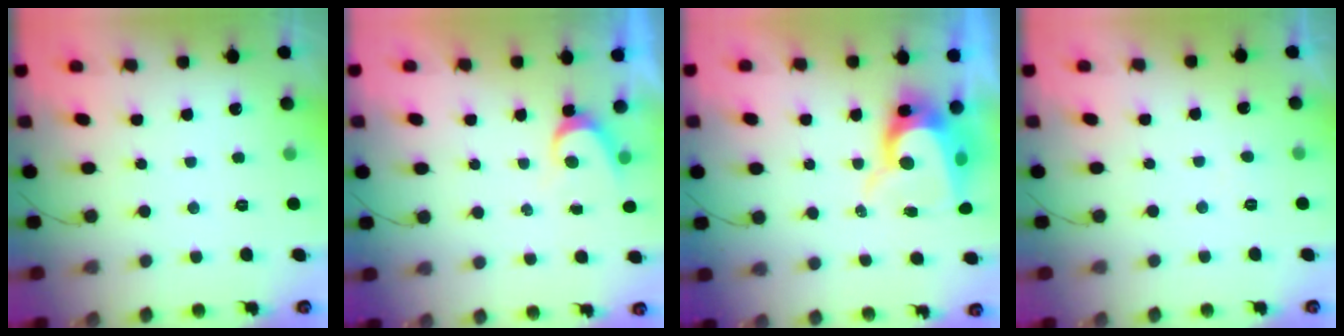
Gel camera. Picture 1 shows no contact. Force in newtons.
{"total": 3.8, "press": 3.8, "slide": 0.3}
{"total": 13.3, "press": 13.3, "slide": 0.7}
{"total": 2.3, "press": 2.3, "slide": 0.2}